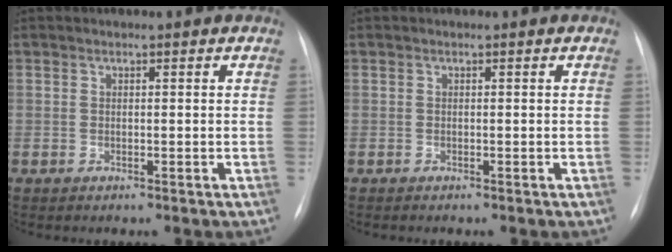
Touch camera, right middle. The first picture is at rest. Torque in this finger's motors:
{"motor_torque": [0.35, -0.49, 0.09, 0.01]}